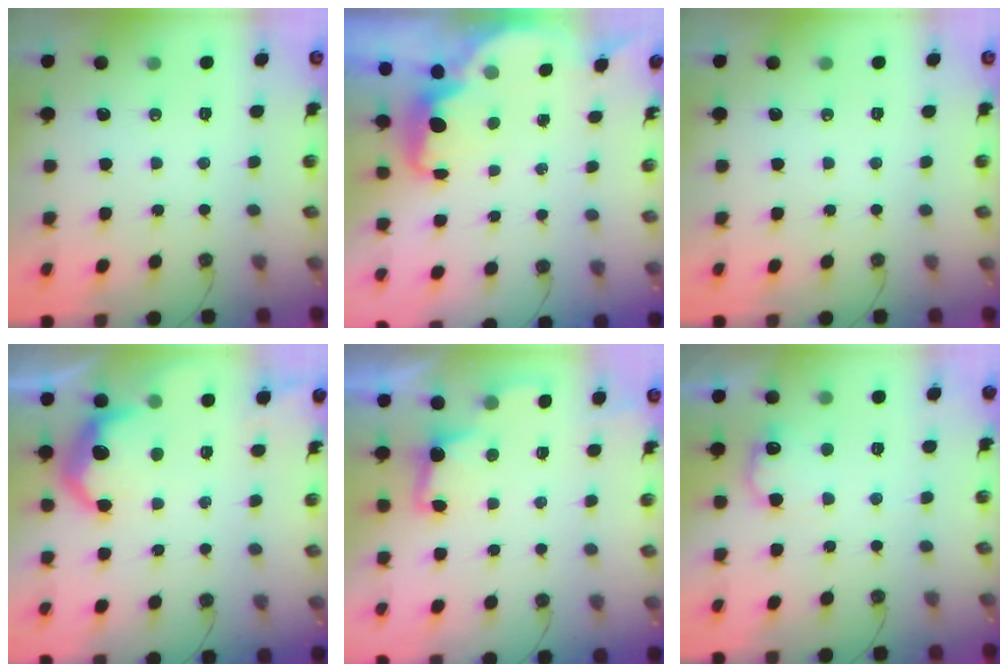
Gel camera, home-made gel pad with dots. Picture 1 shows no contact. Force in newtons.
{"total": 2.2, "press": 2.2, "slide": 0.6}
{"total": 0.0}
{"total": 9.8, "press": 9.8, "slide": 0.7}
{"total": 2.4, "press": 2.2, "slide": 1.0}
{"total": 9.3, "press": 9.3, "slide": 0.4}